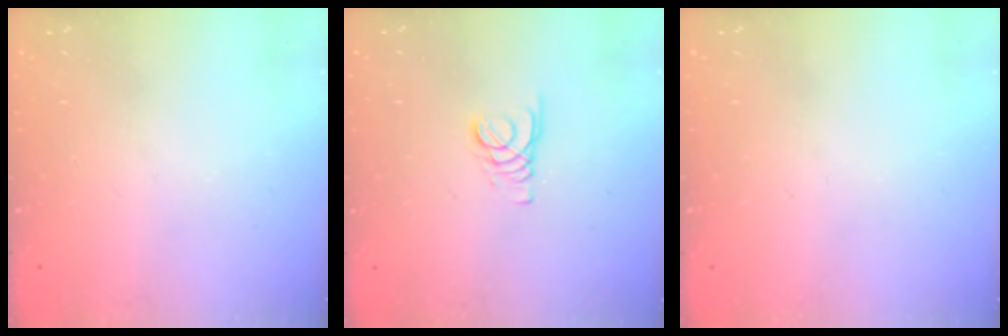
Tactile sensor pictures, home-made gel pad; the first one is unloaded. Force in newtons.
{"total": 1.8, "press": 1.8, "slide": 0.2}
{"total": 0.0}